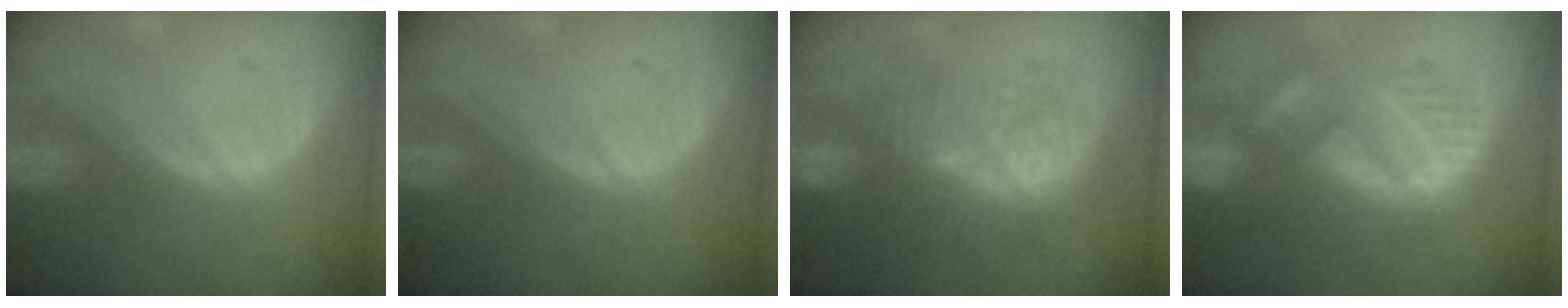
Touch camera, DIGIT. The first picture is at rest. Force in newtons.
{"total": 0.0}
{"total": 9.7, "press": 9.1, "slide": 3.6}
{"total": 9.1, "press": 8.9, "slide": 1.9}